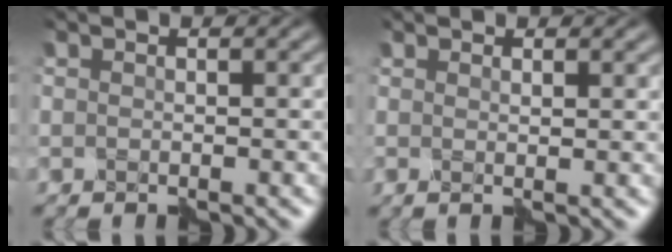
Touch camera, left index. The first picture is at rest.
{"total": 0.9, "force": [0.8, 0.0, 0.4], "torque": [-0.002, 0.000, 0.014]}